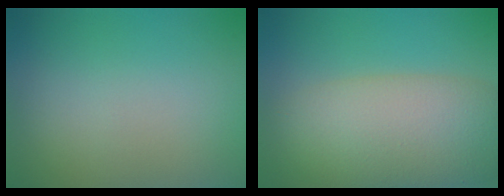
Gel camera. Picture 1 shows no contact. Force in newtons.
{"total": 9.4, "press": 9.4, "slide": 0.5}